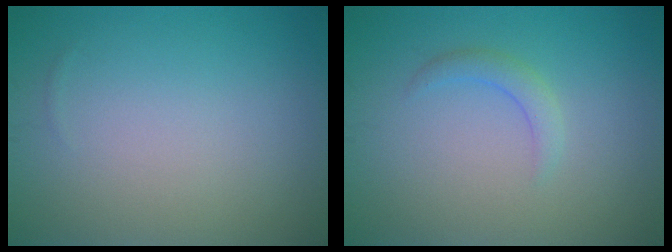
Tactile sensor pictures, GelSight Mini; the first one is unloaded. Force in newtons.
{"total": 1.5, "press": 1.5, "slide": 0.1}